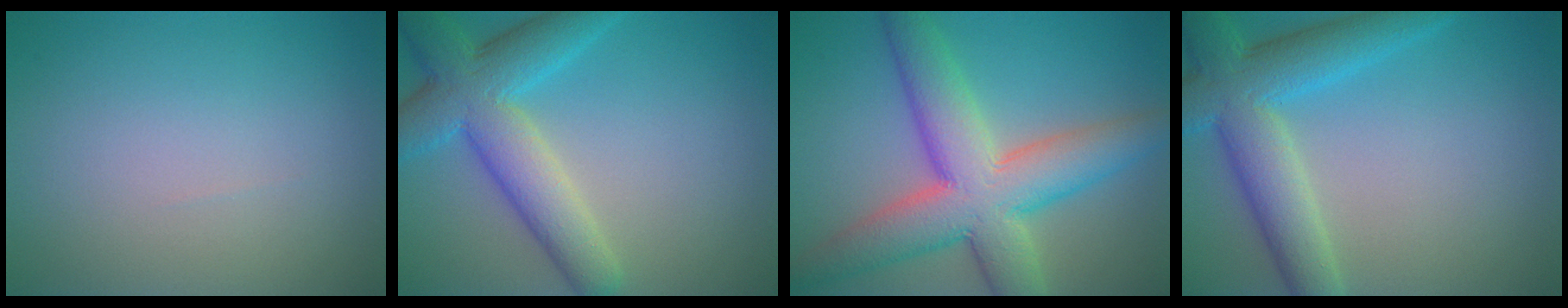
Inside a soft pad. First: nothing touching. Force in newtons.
{"total": 7.4, "press": 7.4, "slide": 0.3}
{"total": 9.6, "press": 9.6, "slide": 0.4}
{"total": 7.4, "press": 7.4, "slide": 0.4}